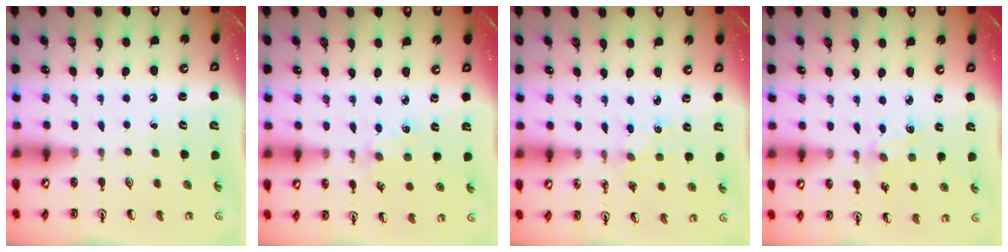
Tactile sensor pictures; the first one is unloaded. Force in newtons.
{"total": 0.7, "press": 0.7, "slide": 0.2}
{"total": 2.6, "press": 2.6, "slide": 0.3}
{"total": 1.5, "press": 1.5, "slide": 0.3}